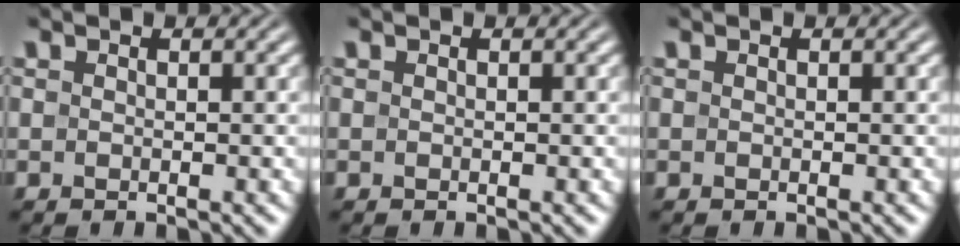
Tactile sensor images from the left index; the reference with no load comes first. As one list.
[{"total": 0.0}, {"total": 0.0}]